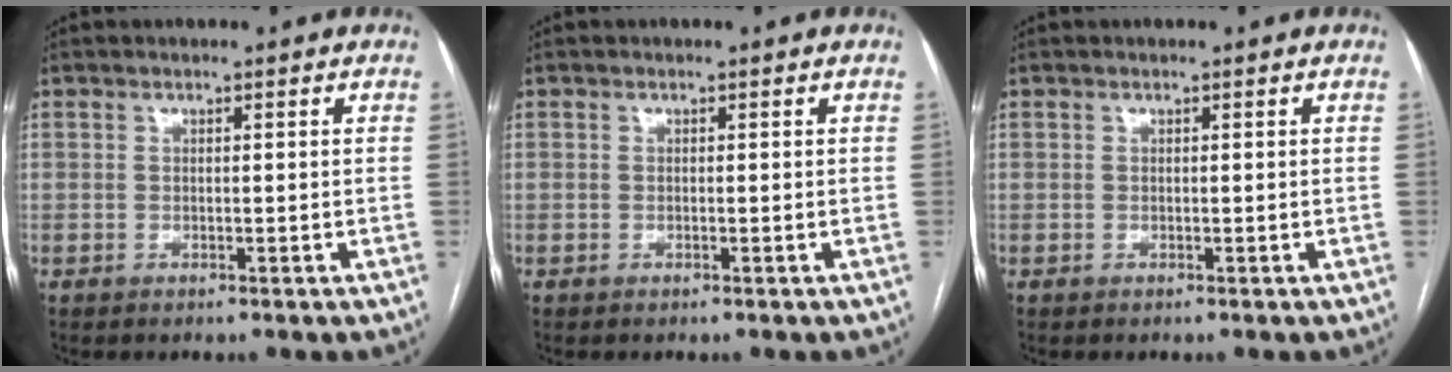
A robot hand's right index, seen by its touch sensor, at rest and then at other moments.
{"total": 0.0}
{"total": 0.0}